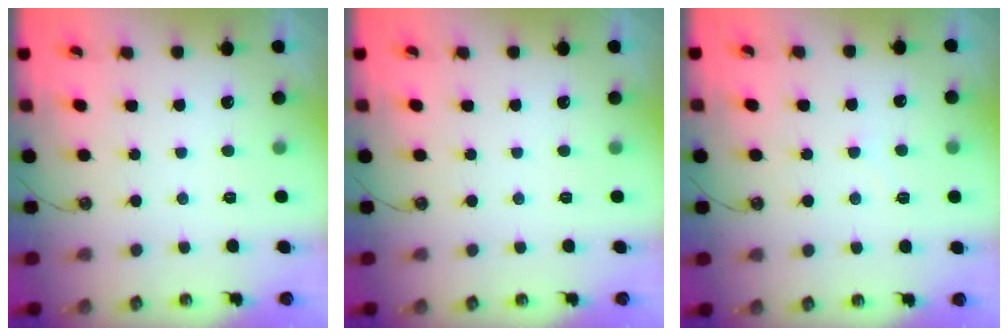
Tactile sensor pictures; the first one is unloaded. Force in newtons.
{"total": 0.0}
{"total": 5.5, "press": 5.5, "slide": 0.3}